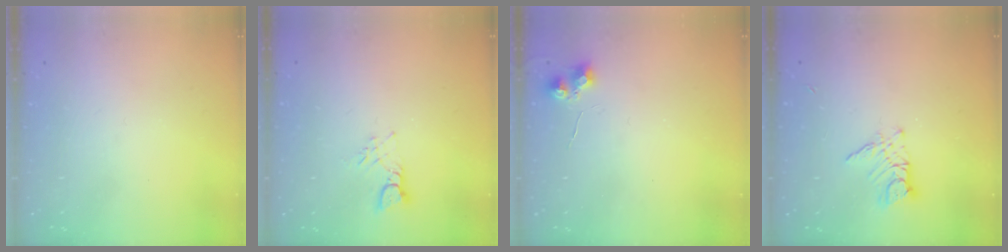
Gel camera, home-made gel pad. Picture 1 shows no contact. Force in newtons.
{"total": 3.5, "press": 3.5, "slide": 0.1}
{"total": 7.1, "press": 7.1, "slide": 0.6}
{"total": 9.1, "press": 9.0, "slide": 0.8}